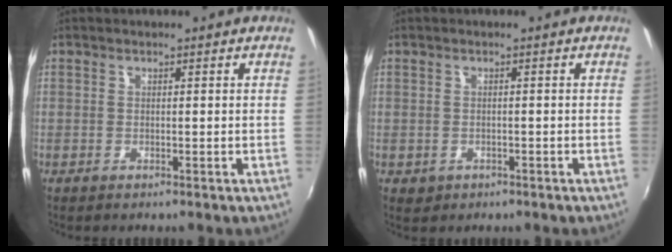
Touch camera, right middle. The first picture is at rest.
{"total": 2.4, "force": [-0.7, 2.1, 0.8], "torque": [-0.023, -0.002, -0.003]}